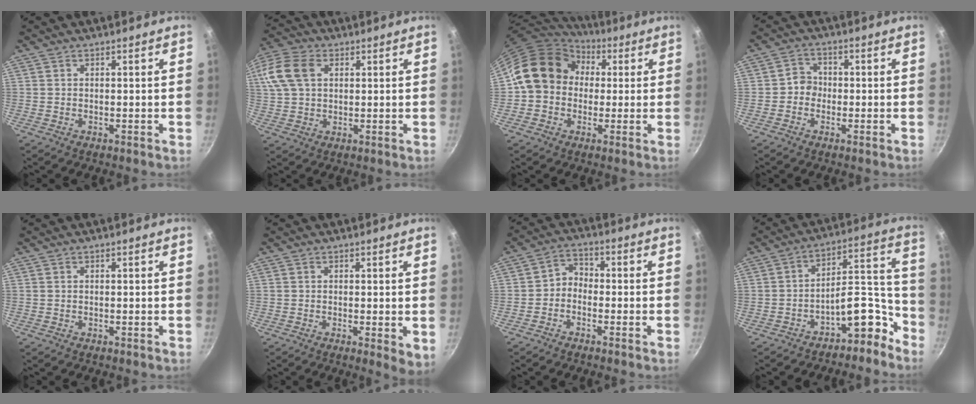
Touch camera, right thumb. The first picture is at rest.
{"total": 15.3, "force": [4.6, 10.9, 9.6], "torque": [-0.228, 0.030, 0.079]}
{"total": 14.8, "force": [2.1, 12.5, 7.6], "torque": [-0.103, 0.031, 0.019]}
{"total": 3.3, "force": [-0.9, 3.0, 1.1], "torque": [0.007, 0.014, -0.024]}
{"total": 0.0}
{"total": 3.6, "force": [0.0, 1.3, 3.4], "torque": [-0.042, -0.011, -0.001]}
{"total": 3.5, "force": [-1.5, 2.6, 1.7], "torque": [-0.018, 0.027, -0.040]}
{"total": 10.9, "force": [-7.7, 4.7, 6.1], "torque": [-0.040, 0.113, -0.116]}